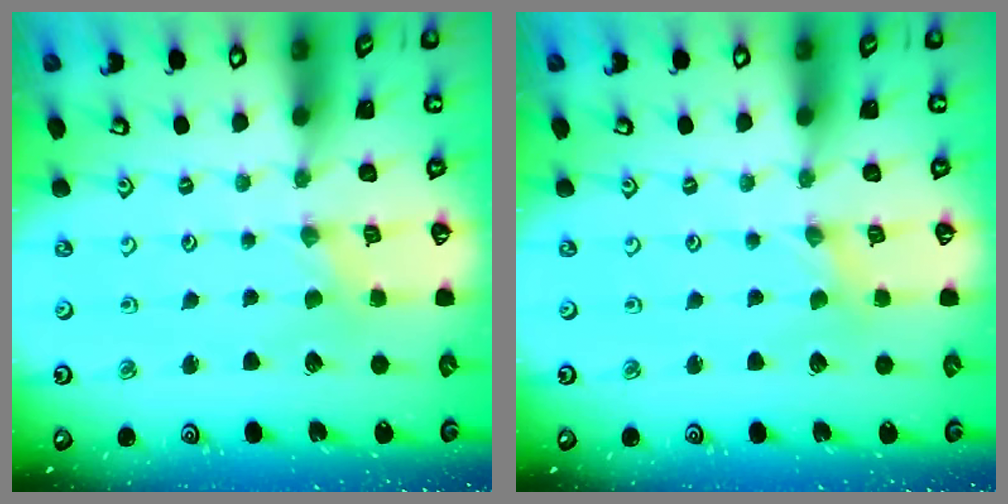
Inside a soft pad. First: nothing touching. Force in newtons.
{"total": 0.0}